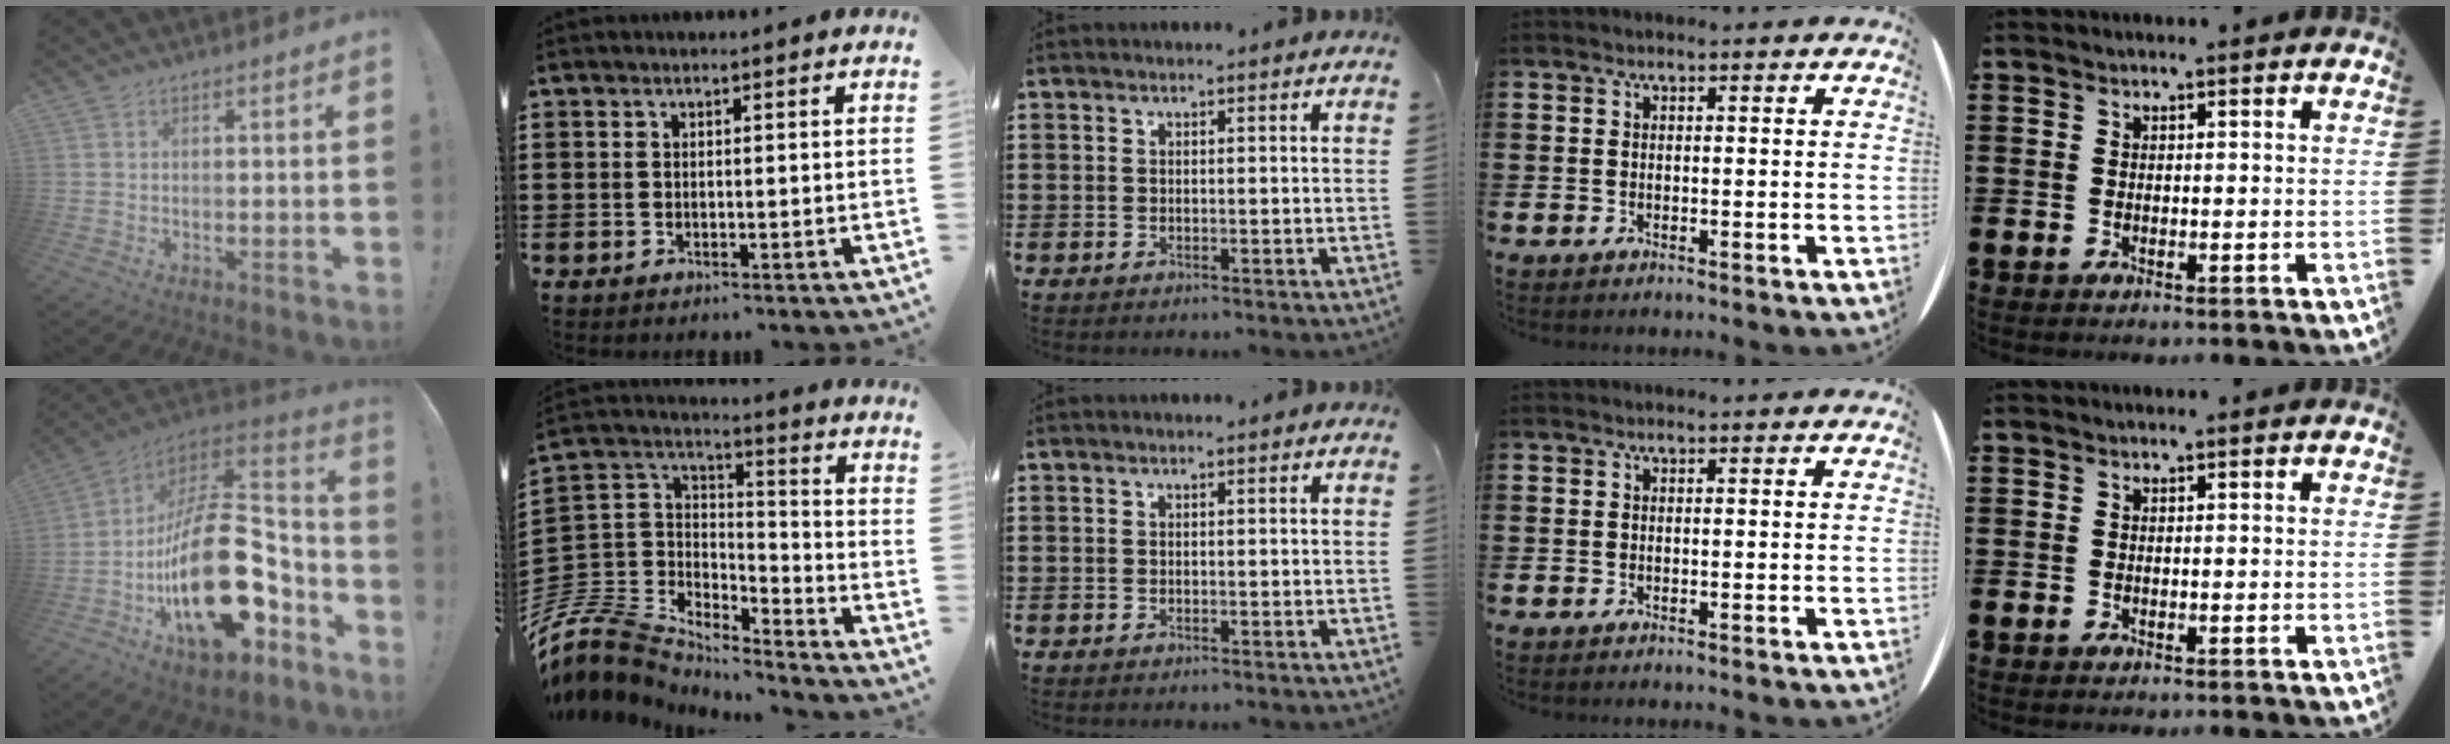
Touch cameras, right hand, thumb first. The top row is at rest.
{"thumb": {"total": 33.3, "force": [-7.5, 18.0, 27.0], "torque": [-0.444, 0.035, -0.103]}, "index": {"total": 9.0, "force": [-7.8, 4.2, 1.3], "torque": [-0.069, -0.004, -0.162]}}